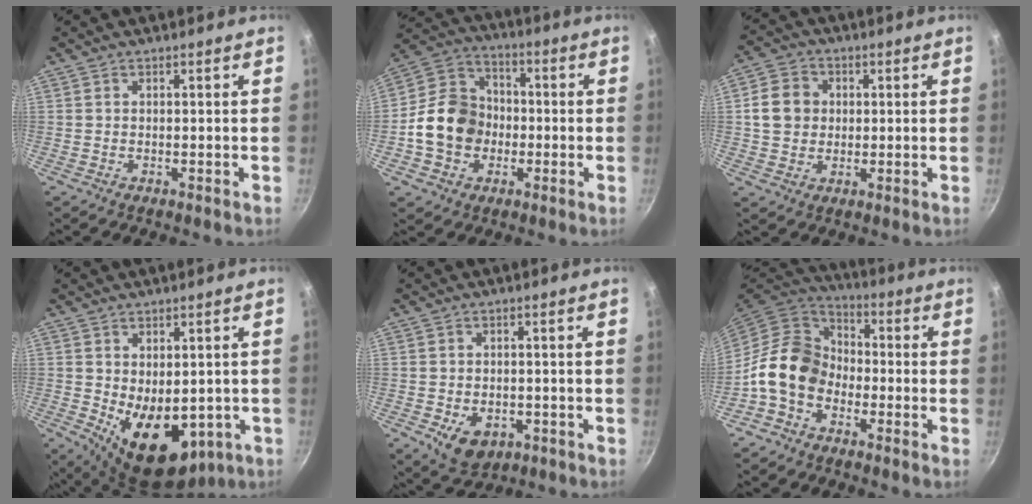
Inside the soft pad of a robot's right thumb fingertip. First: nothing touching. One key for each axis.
{"total": 13.9, "fx": -2.3, "fy": 11.6, "fz": 7.3, "tx": -0.103, "ty": 0.033, "tz": -0.056}
{"total": 7.9, "fx": 1.0, "fy": 6.9, "fz": 3.7, "tx": -0.041, "ty": 0.008, "tz": 0.008}
{"total": 13.3, "fx": -2.0, "fy": 8.5, "fz": 10.0, "tx": -0.113, "ty": -0.024, "tz": -0.004}
{"total": 6.9, "fx": -2.3, "fy": 4.9, "fz": 4.3, "tx": -0.051, "ty": 0.002, "tz": -0.022}
{"total": 12.4, "fx": -3.8, "fy": 9.5, "fz": 7.0, "tx": -0.087, "ty": 0.045, "tz": -0.096}